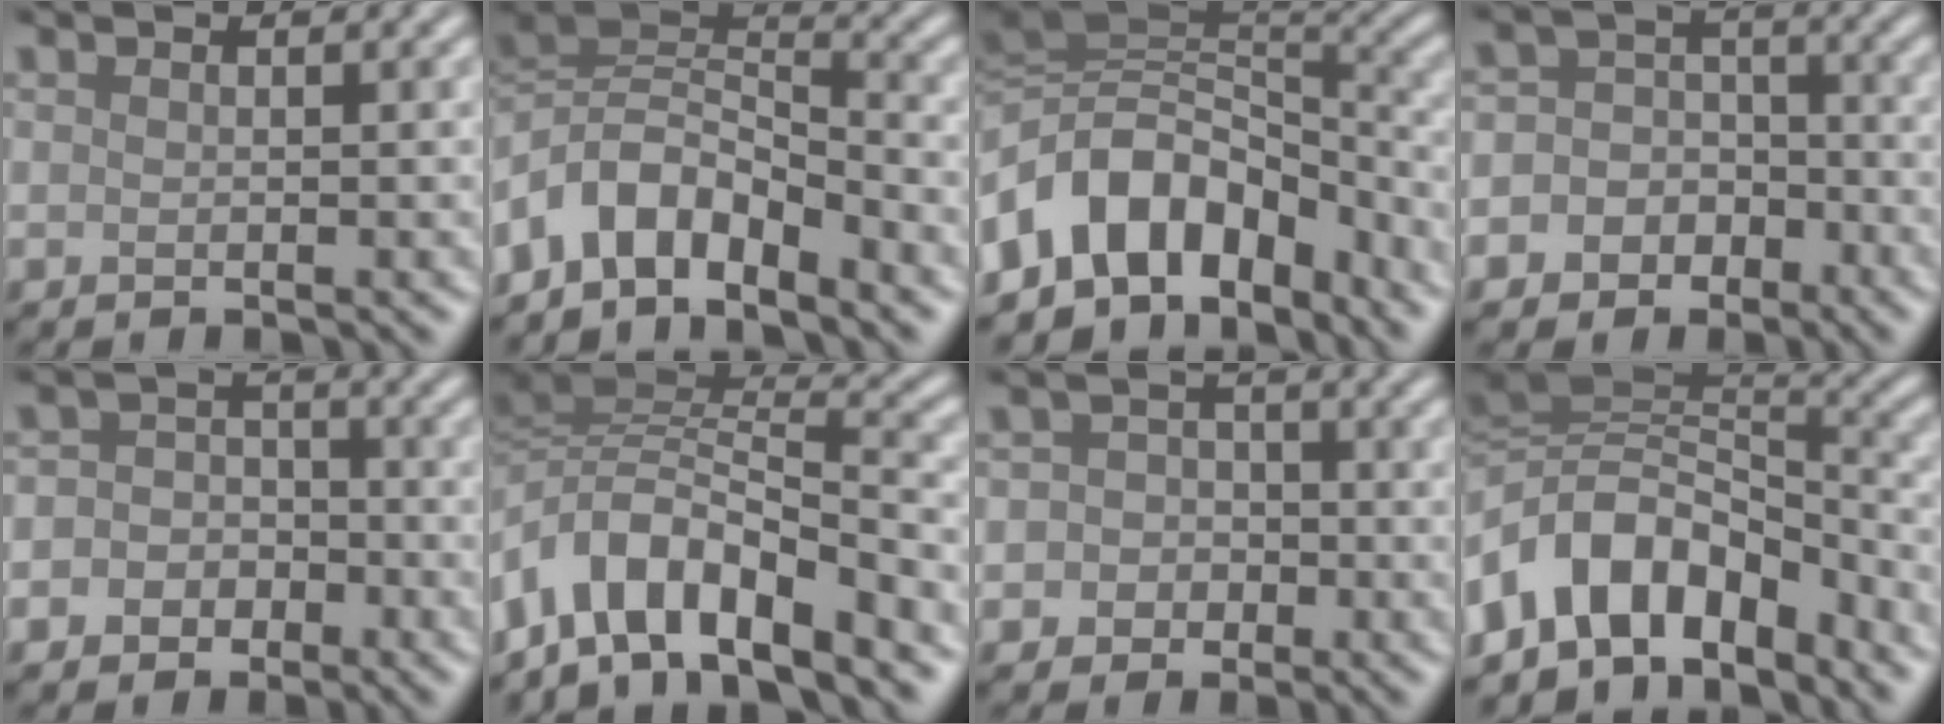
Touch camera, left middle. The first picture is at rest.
{"total": 7.3, "force": [-4.2, 3.7, 4.6], "torque": [-0.075, 0.008, -0.091]}
{"total": 11.4, "force": [-4.4, 8.3, 6.5], "torque": [-0.123, 0.017, -0.083]}
{"total": 7.2, "force": [-3.5, 6.1, 1.3], "torque": [-0.013, 0.007, -0.076]}
{"total": 4.9, "force": [-2.1, 4.3, 1.3], "torque": [0.006, 0.005, -0.054]}
{"total": 9.4, "force": [-5.0, 3.6, 7.1], "torque": [-0.111, 0.011, -0.099]}
{"total": 4.1, "force": [-1.2, 3.8, 0.8], "torque": [0.020, 0.011, -0.040]}
{"total": 10.9, "force": [-4.8, 7.2, 6.7], "torque": [-0.118, 0.024, -0.094]}